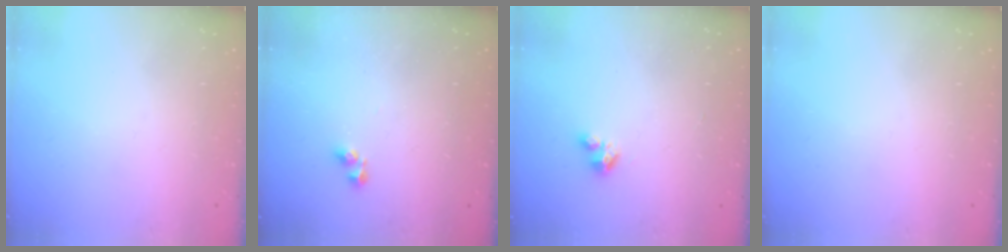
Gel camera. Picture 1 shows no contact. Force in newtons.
{"total": 4.2, "press": 4.1, "slide": 0.2}
{"total": 2.8, "press": 2.8, "slide": 0.2}
{"total": 0.0}